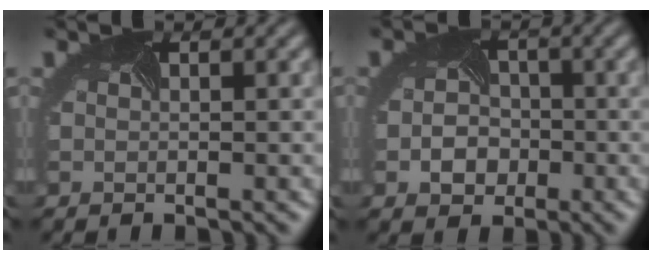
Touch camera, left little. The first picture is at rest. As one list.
[{"total": 3.4, "force": [-1.3, 2.7, 1.6], "torque": [-0.027, -0.003, -0.015]}]